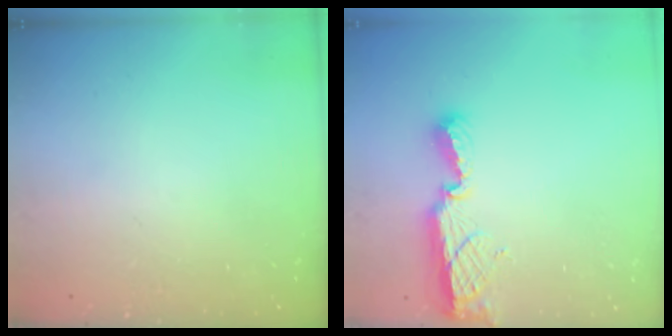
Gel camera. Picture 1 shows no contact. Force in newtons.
{"total": 8.5, "press": 8.4, "slide": 0.8}